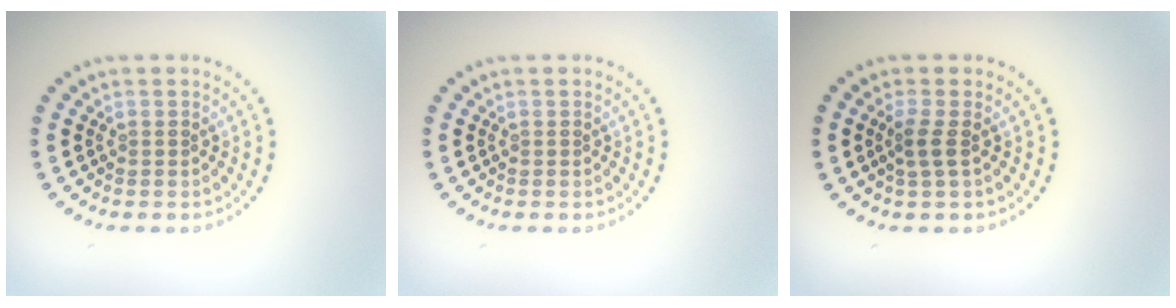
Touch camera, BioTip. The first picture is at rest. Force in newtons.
{"total": 0.0}
{"total": 1.6, "press": 1.3, "slide": 0.9}